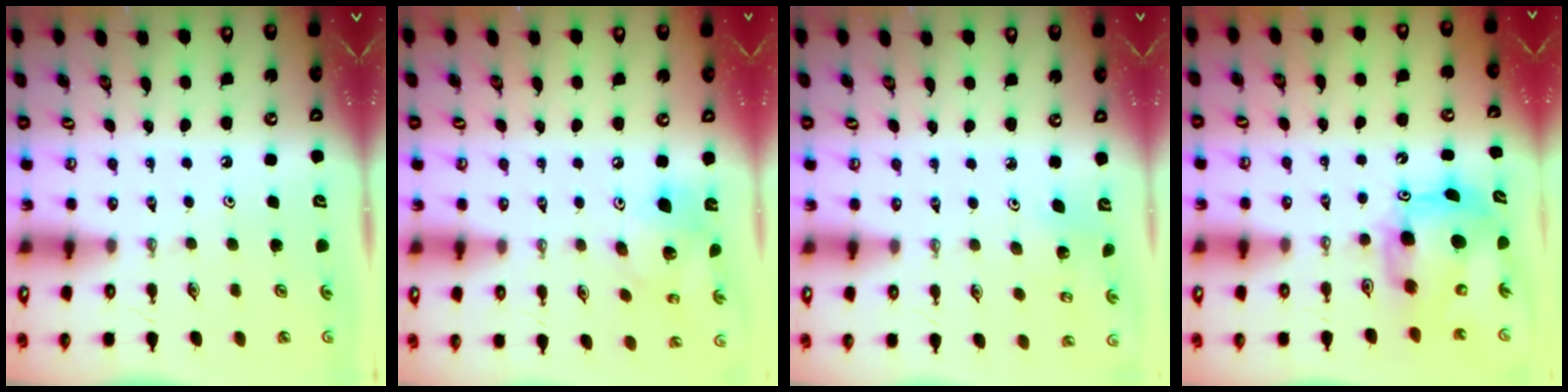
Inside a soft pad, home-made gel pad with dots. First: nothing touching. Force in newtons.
{"total": 14.3, "press": 14.2, "slide": 1.7}
{"total": 1.7, "press": 1.6, "slide": 0.2}
{"total": 10.2, "press": 10.2, "slide": 0.5}